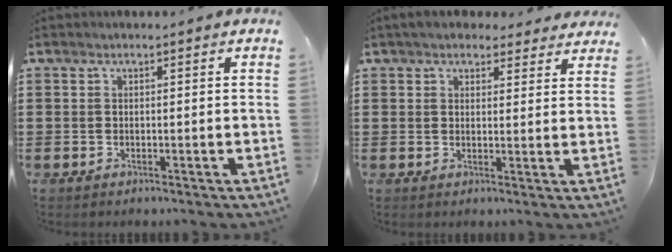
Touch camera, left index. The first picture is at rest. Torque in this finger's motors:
{"motor_torque": [1.20, -0.94, 0.38, 0.06]}